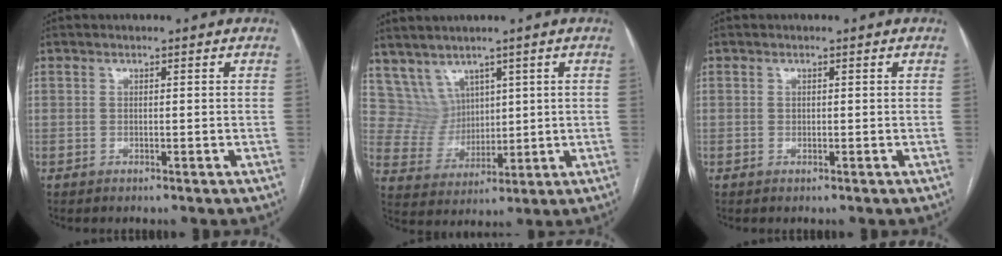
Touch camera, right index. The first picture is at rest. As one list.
[{"total": 6.7, "force": [4.5, 4.9, 0.6], "torque": [-0.022, 0.020, 0.104]}, {"total": 0.0}]